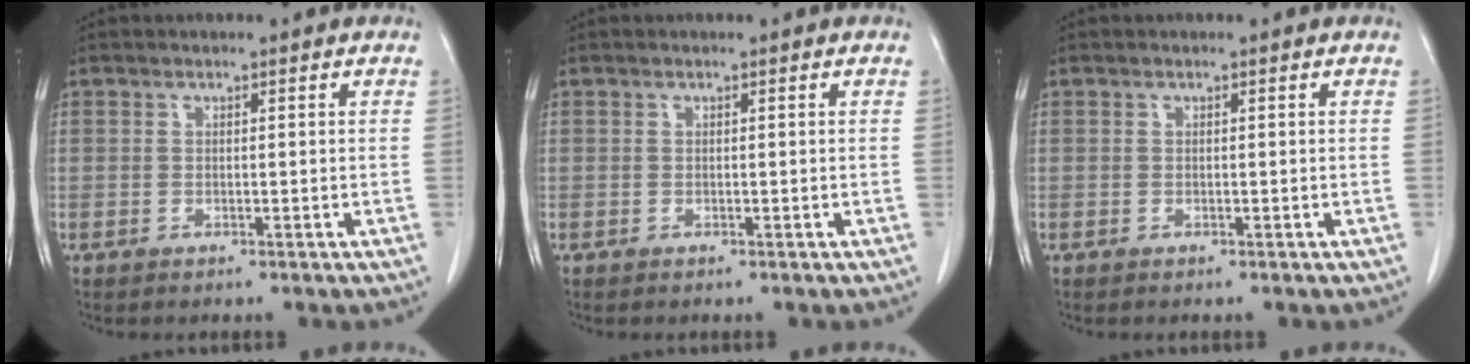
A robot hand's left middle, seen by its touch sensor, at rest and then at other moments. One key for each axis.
{"total": 0.0}
{"total": 0.0}